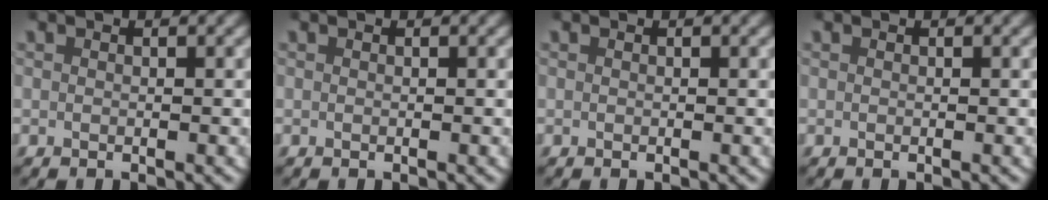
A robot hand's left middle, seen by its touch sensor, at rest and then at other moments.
{"total": 0.0}
{"total": 0.0}
{"total": 0.0}